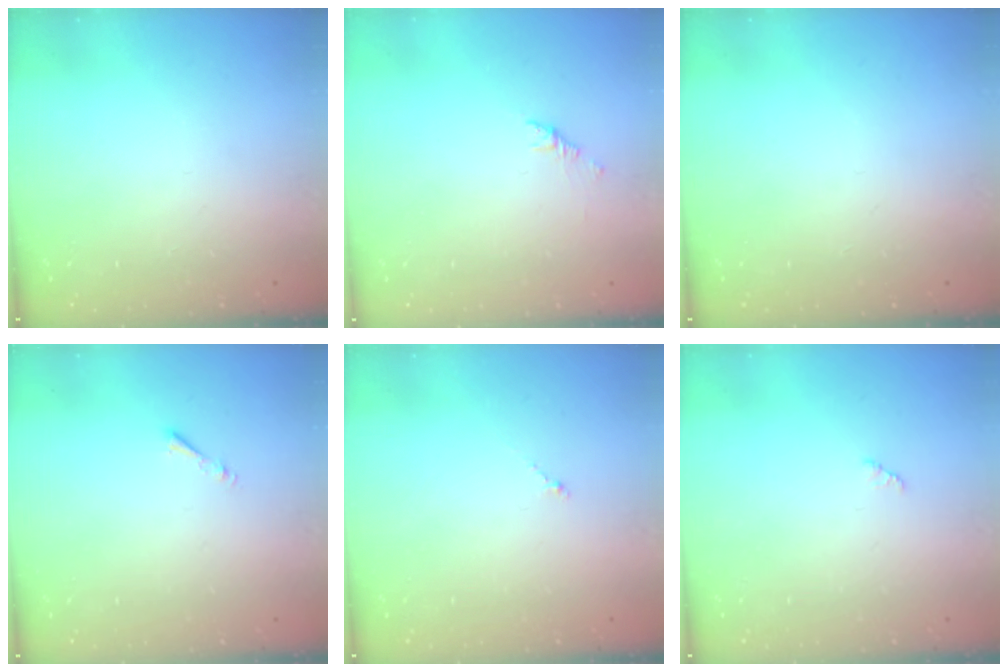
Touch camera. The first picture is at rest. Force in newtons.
{"total": 1.1, "press": 1.0, "slide": 0.5}
{"total": 0.0}
{"total": 0.8, "press": 0.7, "slide": 0.3}
{"total": 0.7, "press": 0.6, "slide": 0.4}
{"total": 2.8, "press": 2.8, "slide": 0.4}